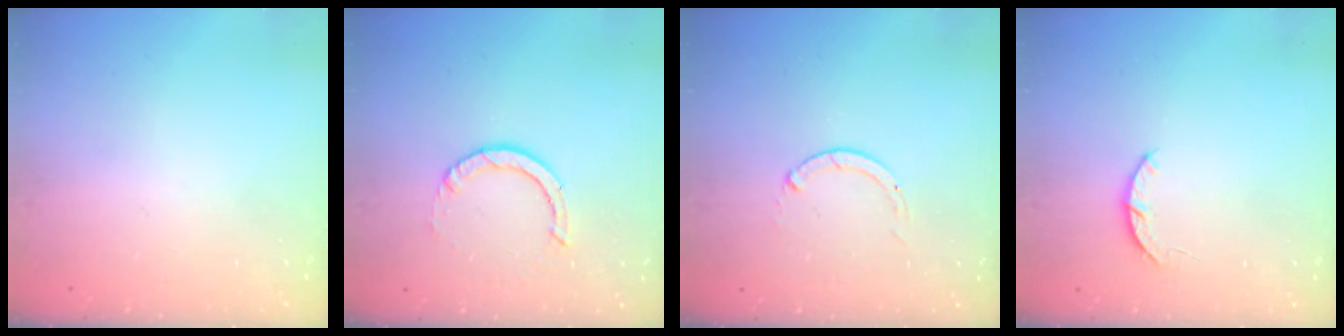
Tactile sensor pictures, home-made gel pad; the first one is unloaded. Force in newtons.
{"total": 3.6, "press": 3.6, "slide": 0.3}
{"total": 0.0}
{"total": 3.0, "press": 3.0, "slide": 0.5}